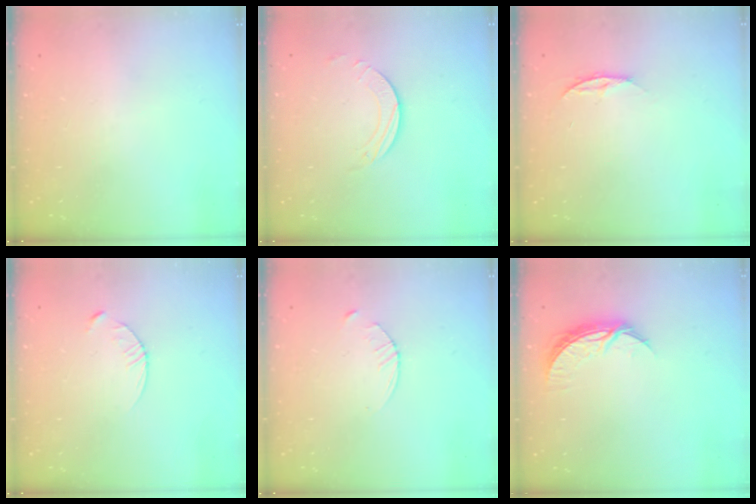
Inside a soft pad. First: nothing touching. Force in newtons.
{"total": 2.5, "press": 2.5, "slide": 0.2}
{"total": 4.4, "press": 4.4, "slide": 0.5}
{"total": 3.4, "press": 3.4, "slide": 0.4}
{"total": 2.9, "press": 2.9, "slide": 0.4}
{"total": 6.8, "press": 6.8, "slide": 0.3}